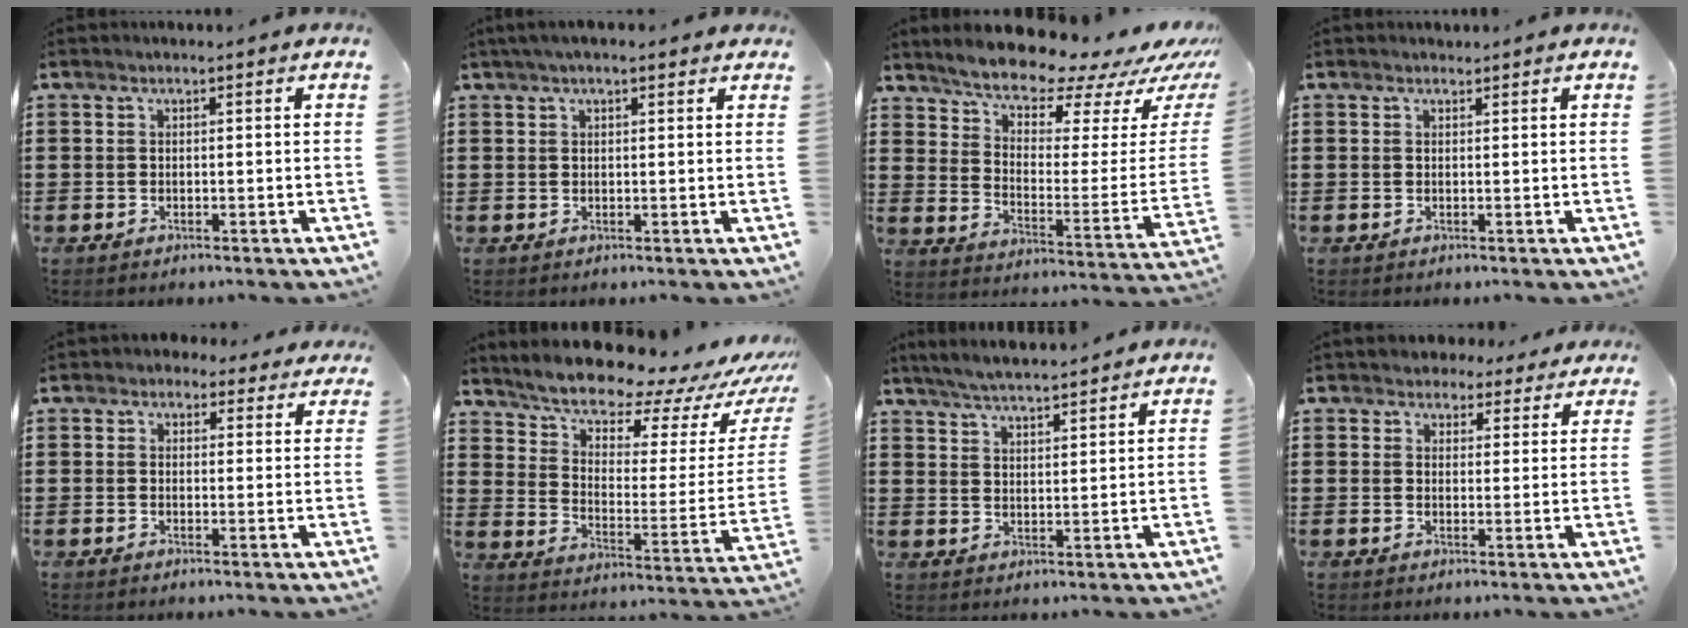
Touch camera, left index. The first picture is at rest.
{"total": 2.2, "force": [1.5, 0.6, 1.5], "torque": [-0.032, 0.007, 0.027]}
{"total": 9.8, "force": [9.2, 1.5, 2.9], "torque": [-0.073, -0.079, 0.155]}
{"total": 0.6, "force": [0.5, 0.3, 0.0], "torque": [-0.003, 0.002, 0.011]}
{"total": 2.4, "force": [1.8, 1.4, 0.4], "torque": [-0.010, 0.003, 0.031]}
{"total": 9.8, "force": [9.2, 1.6, 3.0], "torque": [-0.074, -0.086, 0.154]}
{"total": 4.7, "force": [4.5, -0.2, 1.1], "torque": [-0.037, -0.015, 0.081]}
{"total": 3.5, "force": [3.0, 1.8, 0.4], "torque": [-0.014, 0.000, 0.054]}